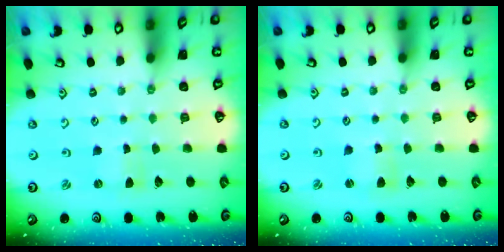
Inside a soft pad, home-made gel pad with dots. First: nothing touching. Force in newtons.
{"total": 2.2, "press": 2.2, "slide": 0.3}